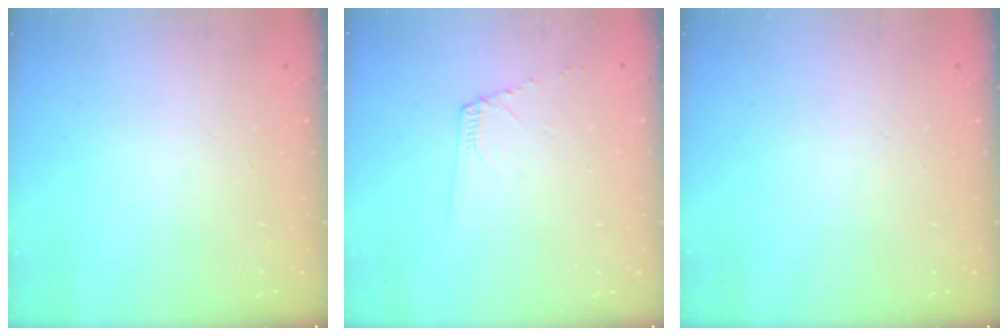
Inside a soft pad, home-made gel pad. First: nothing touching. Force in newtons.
{"total": 4.4, "press": 4.3, "slide": 0.7}
{"total": 0.0}